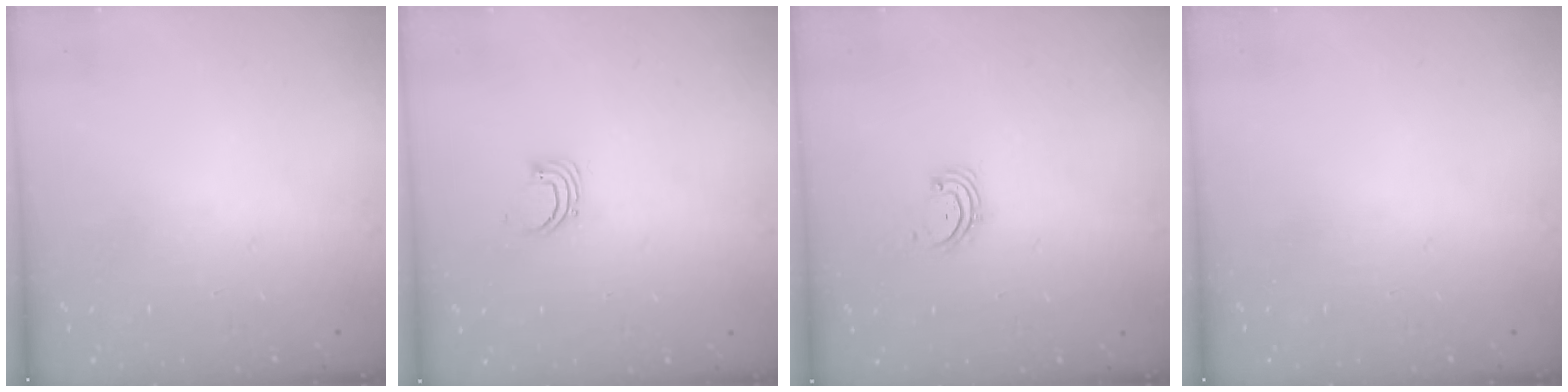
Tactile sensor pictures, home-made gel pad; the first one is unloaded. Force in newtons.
{"total": 2.5, "press": 2.5, "slide": 0.1}
{"total": 2.1, "press": 2.1, "slide": 0.3}
{"total": 0.0}